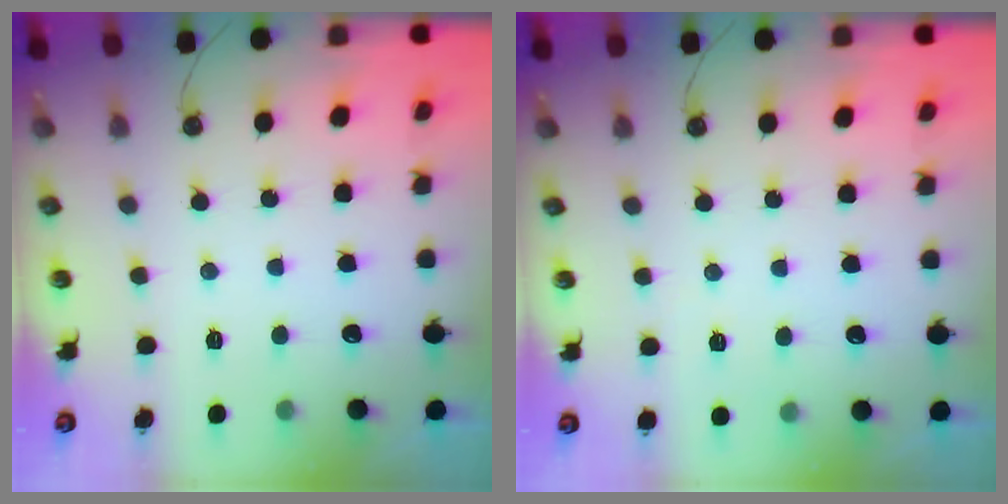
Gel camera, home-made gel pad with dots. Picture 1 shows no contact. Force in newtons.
{"total": 1.7, "press": 1.7, "slide": 0.4}